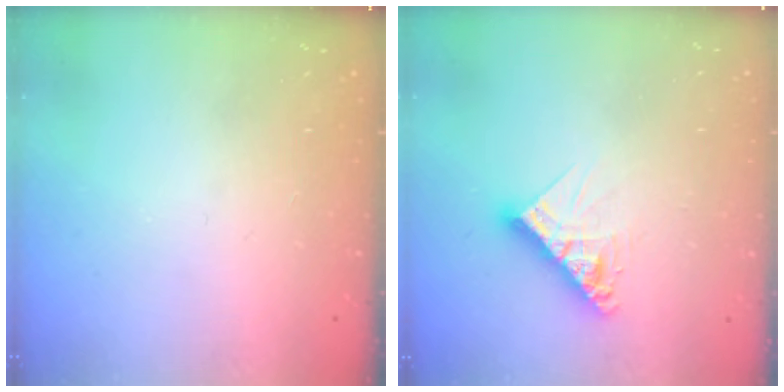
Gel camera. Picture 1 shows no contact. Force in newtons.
{"total": 9.7, "press": 9.7, "slide": 0.8}